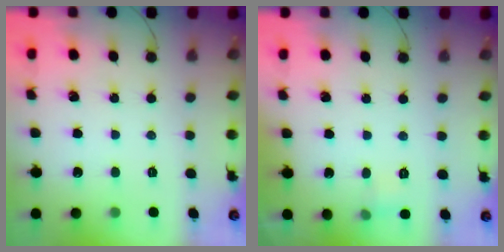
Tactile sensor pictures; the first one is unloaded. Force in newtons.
{"total": 4.4, "press": 4.2, "slide": 1.3}